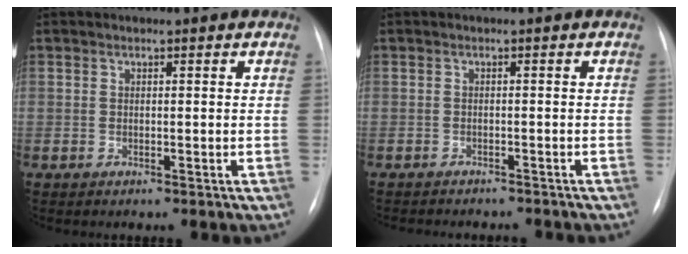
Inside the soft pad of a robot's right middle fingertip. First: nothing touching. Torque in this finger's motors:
{"motor_torque": [0.13, -0.14, 0.03, 0.02]}